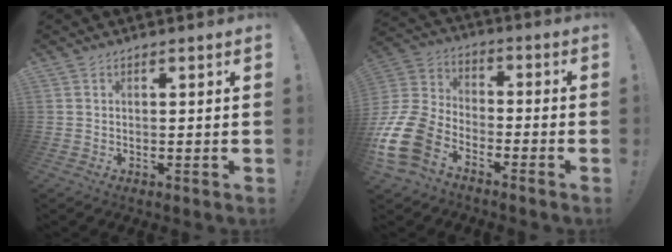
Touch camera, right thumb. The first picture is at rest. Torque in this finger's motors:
{"motor_torque": [0.77, 0.79, 1.26, -1.15, 0.39]}